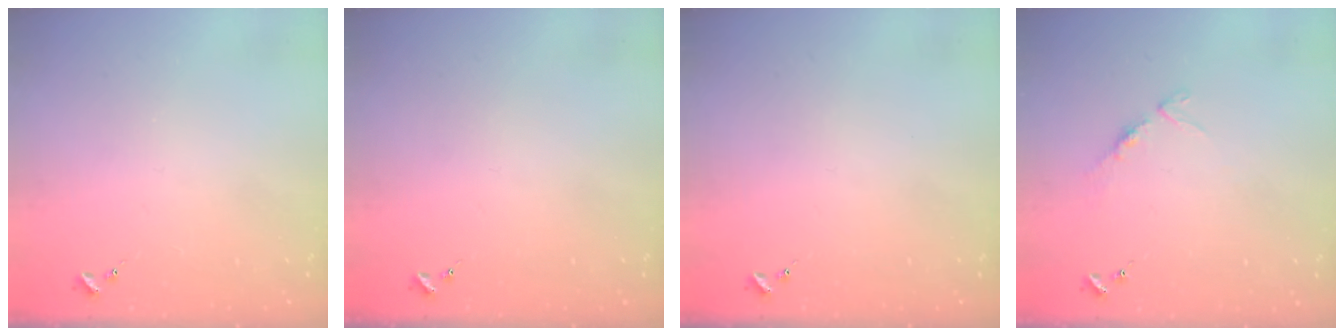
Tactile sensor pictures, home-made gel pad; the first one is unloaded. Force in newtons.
{"total": 0.0}
{"total": 0.0}
{"total": 5.9, "press": 5.9, "slide": 0.5}